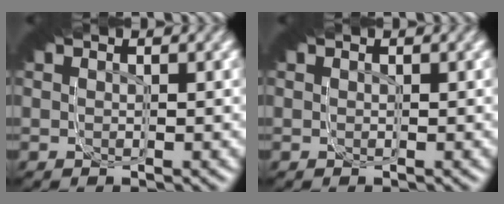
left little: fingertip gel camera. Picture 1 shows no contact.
{"total": 0.0}